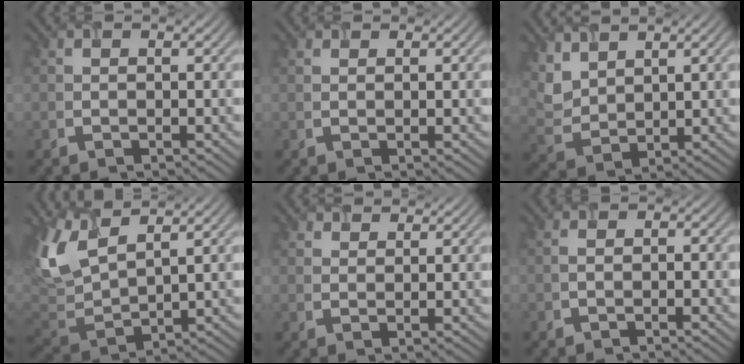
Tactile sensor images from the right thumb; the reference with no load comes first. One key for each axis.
{"total": 0.6, "fx": 0.6, "fy": 0.0, "fz": 0.2, "tx": -0.009, "ty": -0.002, "tz": 0.013}
{"total": 4.8, "fx": 3.7, "fy": 2.3, "fz": 1.9, "tx": -0.065, "ty": -0.002, "tz": 0.088}
{"total": 8.0, "fx": 4.5, "fy": 3.1, "fz": 5.9, "tx": -0.162, "ty": 0.007, "tz": 0.095}
{"total": 1.6, "fx": 1.6, "fy": 0.3, "fz": -0.3, "tx": -0.005, "ty": -0.005, "tz": 0.038}
{"total": 1.1, "fx": -1.0, "fy": 0.3, "fz": 0.3, "tx": -0.009, "ty": -0.001, "tz": -0.015}